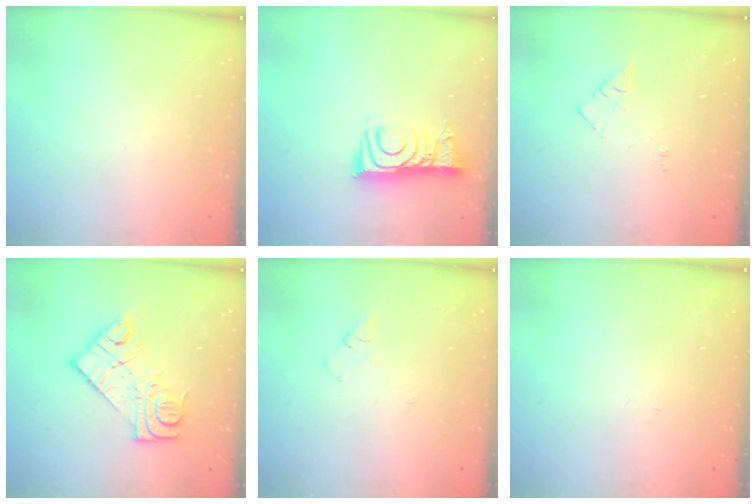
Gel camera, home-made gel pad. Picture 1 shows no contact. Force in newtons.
{"total": 8.3, "press": 8.3, "slide": 0.7}
{"total": 3.7, "press": 3.7, "slide": 0.3}
{"total": 14.6, "press": 14.5, "slide": 0.8}
{"total": 3.1, "press": 3.1, "slide": 0.5}
{"total": 2.7, "press": 2.7, "slide": 0.3}